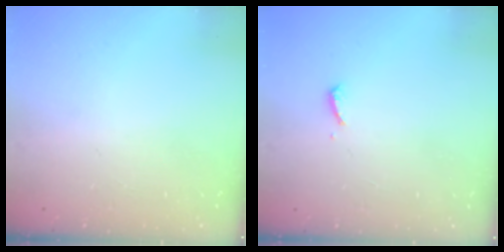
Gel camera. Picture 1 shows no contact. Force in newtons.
{"total": 7.1, "press": 7.0, "slide": 0.8}